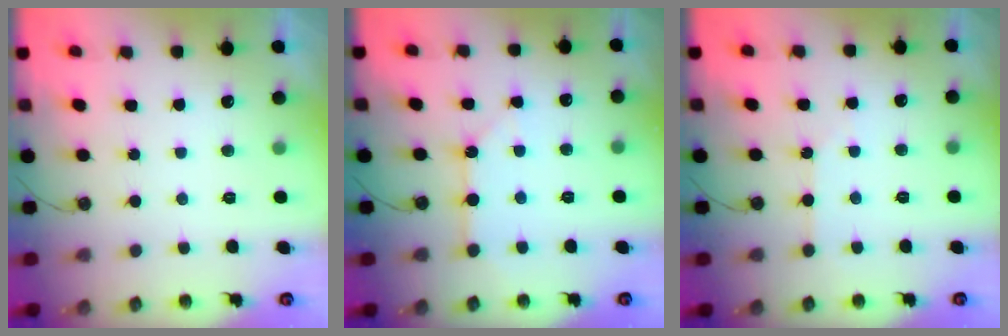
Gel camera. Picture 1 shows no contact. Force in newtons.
{"total": 2.7, "press": 2.6, "slide": 0.3}
{"total": 3.1, "press": 3.0, "slide": 0.5}